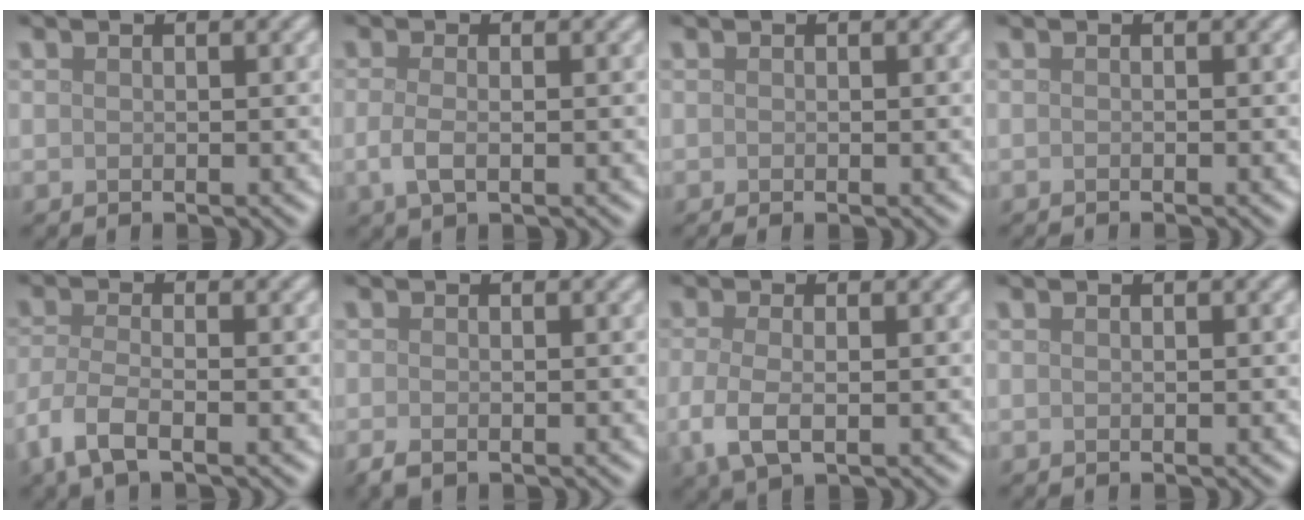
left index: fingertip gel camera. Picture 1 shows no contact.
{"total": 2.1, "force": [-0.4, 0.8, 1.9], "torque": [-0.045, -0.004, -0.014]}
{"total": 0.8, "force": [-0.3, 0.2, 0.7], "torque": [-0.013, -0.004, -0.006]}
{"total": 0.6, "force": [-0.5, 0.1, 0.3], "torque": [-0.001, -0.003, -0.011]}
{"total": 3.8, "force": [-2.1, 1.4, 2.8], "torque": [-0.070, -0.009, -0.054]}
{"total": 1.3, "force": [-0.8, 0.4, 0.9], "torque": [-0.021, -0.005, -0.017]}
{"total": 3.5, "force": [-0.9, 1.6, 3.1], "torque": [-0.079, -0.009, -0.021]}
{"total": 0.0}